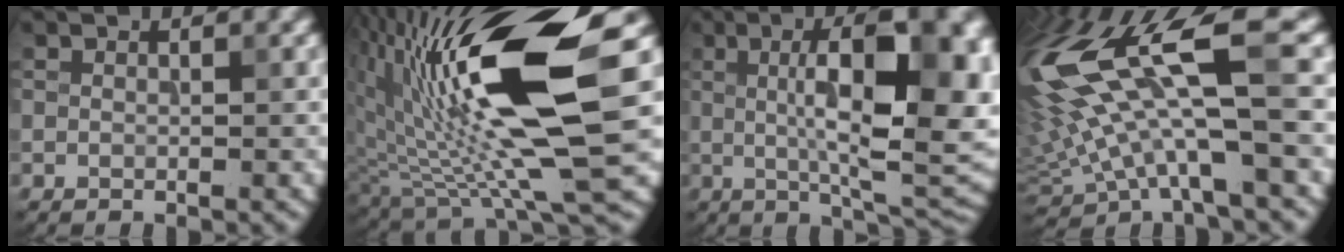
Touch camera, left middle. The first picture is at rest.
{"total": 15.2, "force": [3.6, 4.6, 14.0], "torque": [-0.257, -0.009, 0.065]}
{"total": 14.0, "force": [1.8, 4.6, 13.2], "torque": [-0.176, 0.009, 0.024]}
{"total": 14.2, "force": [2.6, 4.2, 13.3], "torque": [-0.271, 0.005, 0.053]}